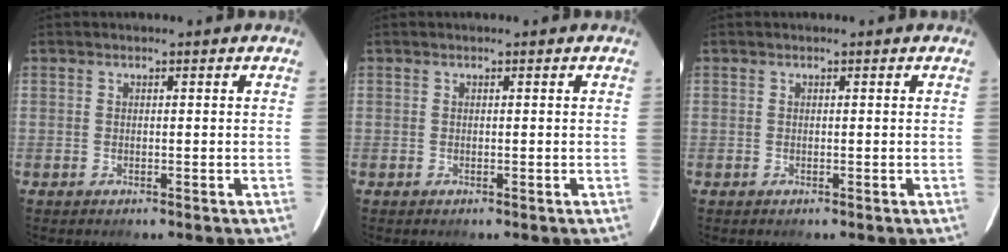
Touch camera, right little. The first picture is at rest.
{"total": 0.0}
{"total": 0.0}